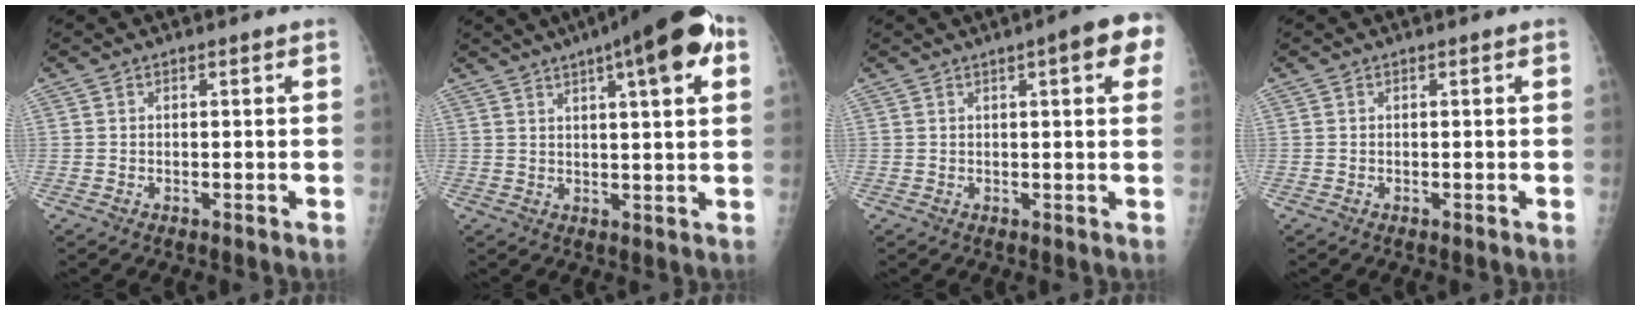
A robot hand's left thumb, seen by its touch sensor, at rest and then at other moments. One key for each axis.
{"total": 15.0, "fx": 7.1, "fy": 3.7, "fz": 12.7, "tx": -0.163, "ty": 0.006, "tz": 0.094}
{"total": 7.8, "fx": 3.3, "fy": 1.6, "fz": 6.9, "tx": -0.071, "ty": 0.002, "tz": 0.033}
{"total": 0.0}